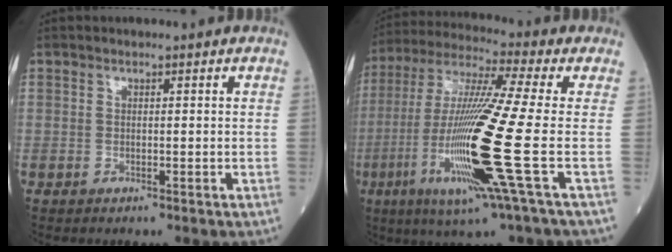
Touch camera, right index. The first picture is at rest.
{"total": 19.0, "force": [-4.9, -1.0, 18.3], "torque": [-0.389, -0.026, -0.106]}